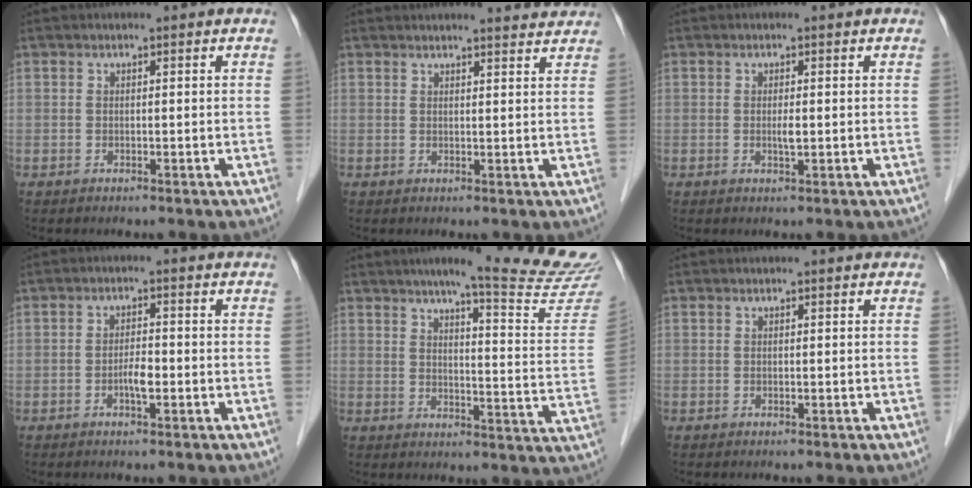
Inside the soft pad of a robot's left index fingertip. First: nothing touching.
{"total": 3.6, "force": [3.6, 0.4, 0.4], "torque": [-0.010, 0.003, 0.032]}
{"total": 1.2, "force": [0.0, 0.2, 1.2], "torque": [-0.022, -0.002, 0.000]}
{"total": 2.4, "force": [-0.9, 0.5, 2.2], "torque": [-0.039, 0.002, -0.016]}
{"total": 19.3, "force": [17.2, -0.5, 8.7], "torque": [-0.115, -0.083, 0.201]}
{"total": 0.0}